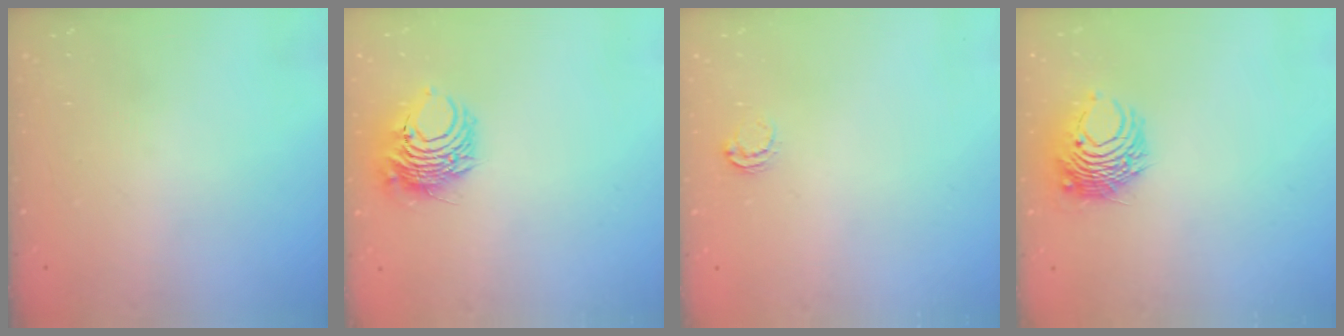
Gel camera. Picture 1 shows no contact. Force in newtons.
{"total": 8.3, "press": 8.2, "slide": 1.2}
{"total": 3.9, "press": 3.9, "slide": 0.2}
{"total": 8.4, "press": 8.4, "slide": 0.3}